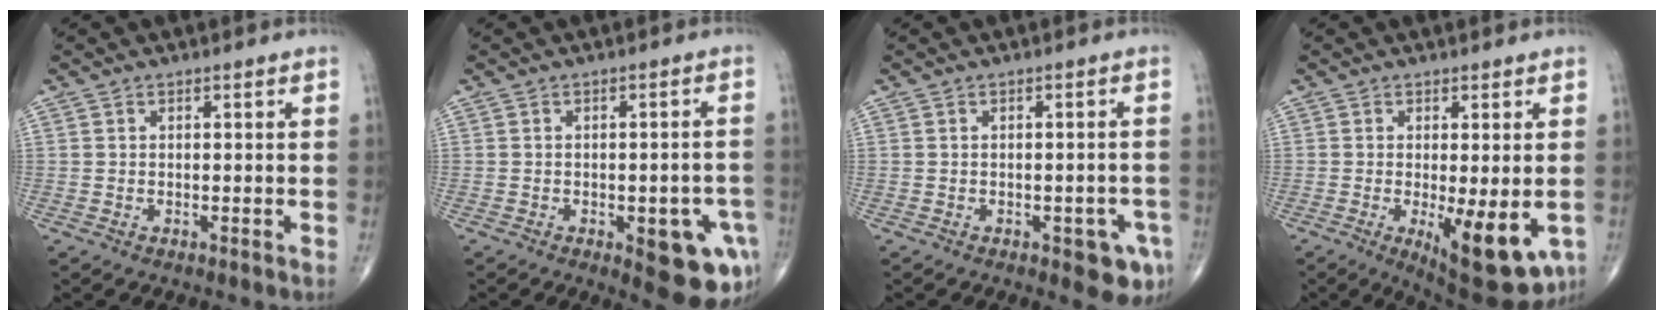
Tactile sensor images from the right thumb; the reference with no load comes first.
{"total": 11.6, "force": [-4.5, 4.7, 9.7], "torque": [-0.090, 0.012, -0.043]}
{"total": 5.7, "force": [-2.5, 2.4, 4.6], "torque": [-0.034, 0.006, -0.025]}
{"total": 12.0, "force": [-3.3, 4.0, 10.8], "torque": [-0.139, -0.023, -0.035]}